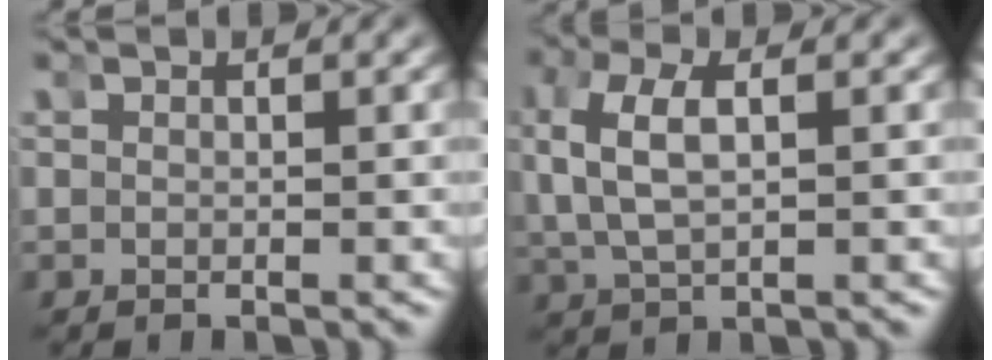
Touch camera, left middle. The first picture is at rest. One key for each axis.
{"total": 4.3, "fx": 0.6, "fy": 2.2, "fz": 3.6, "tx": -0.097, "ty": 0.001, "tz": 0.019}